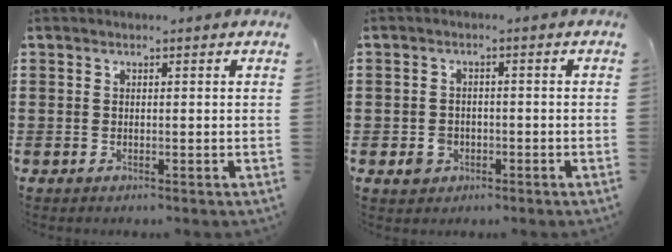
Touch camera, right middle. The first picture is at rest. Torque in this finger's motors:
{"motor_torque": [0.31, -0.37, 0.00, 0.01]}